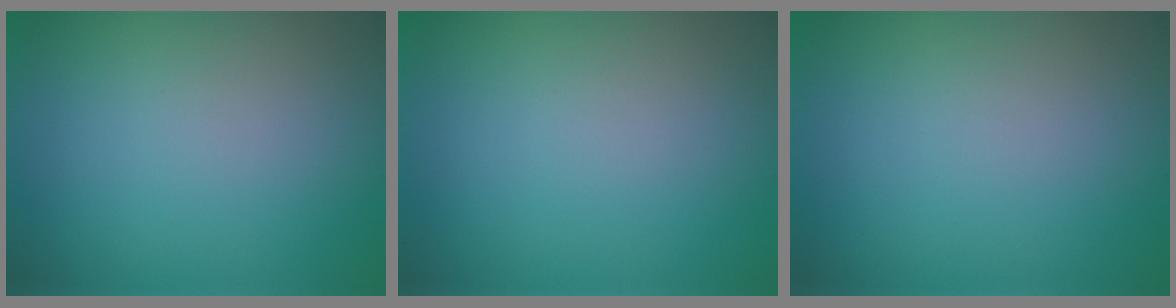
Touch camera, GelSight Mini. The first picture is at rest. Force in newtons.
{"total": 0.0}
{"total": 0.0}